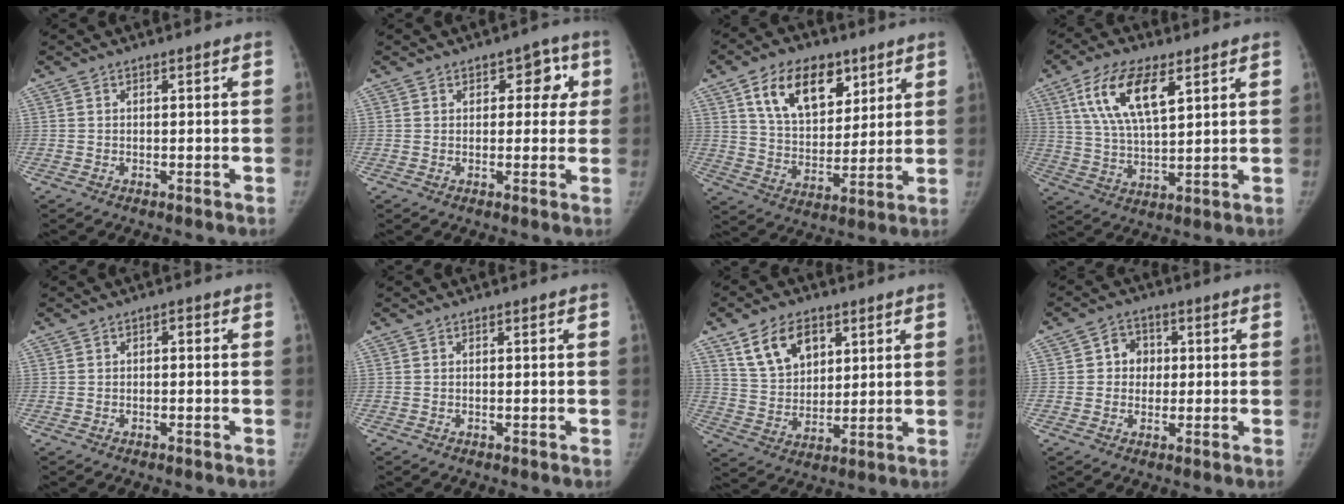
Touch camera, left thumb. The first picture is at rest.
{"total": 5.6, "force": [1.8, 3.9, 3.7], "torque": [0.002, 0.000, 0.013]}
{"total": 15.6, "force": [7.9, 9.2, 9.7], "torque": [-0.122, -0.035, 0.144]}
{"total": 13.3, "force": [5.9, 5.6, 10.5], "torque": [-0.189, -0.015, 0.113]}
{"total": 1.2, "force": [-0.2, 0.9, 0.7], "torque": [-0.002, 0.006, -0.010]}
{"total": 0.0}
{"total": 11.5, "force": [5.8, 7.6, 6.5], "torque": [-0.085, -0.025, 0.113]}
{"total": 5.5, "force": [0.5, 5.0, 2.3], "torque": [0.001, 0.008, 0.001]}